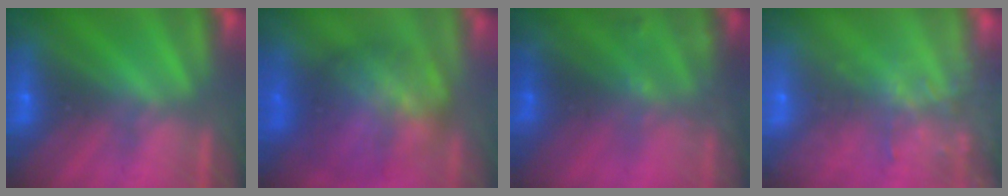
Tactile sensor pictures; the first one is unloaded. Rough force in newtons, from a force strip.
{"total": 9.1}
{"total": 2.0}
{"total": 6.1}